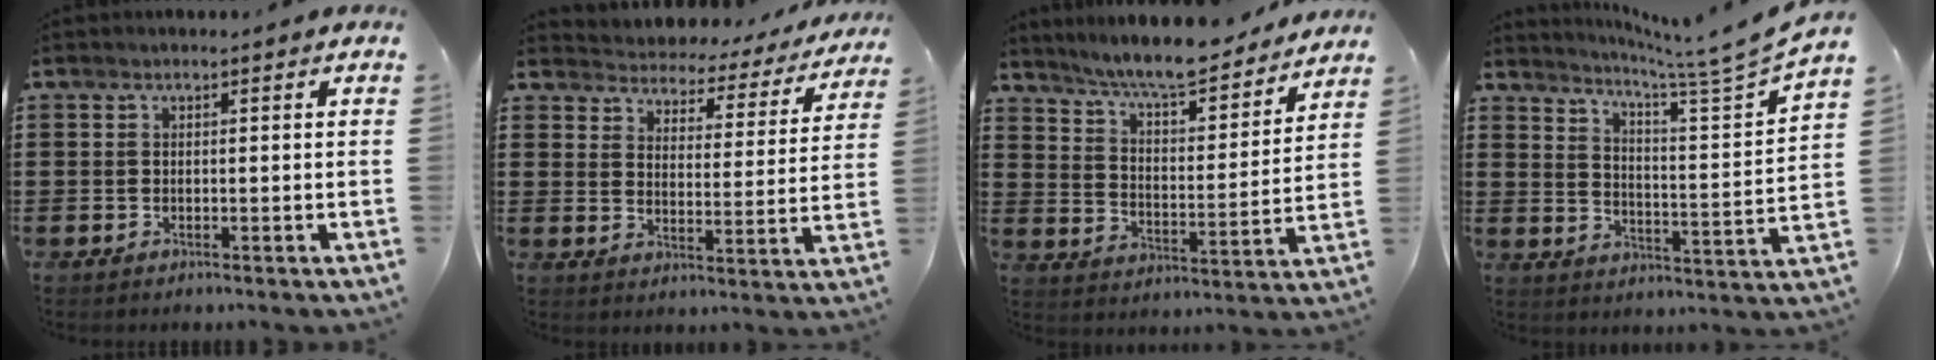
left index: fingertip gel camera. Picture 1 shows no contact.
{"total": 3.3, "force": [3.2, 0.5, -0.2], "torque": [-0.021, -0.031, 0.048]}
{"total": 8.0, "force": [7.5, -0.1, 2.8], "torque": [-0.084, -0.051, 0.128]}
{"total": 6.4, "force": [5.6, -1.3, 2.9], "torque": [-0.064, -0.058, 0.084]}